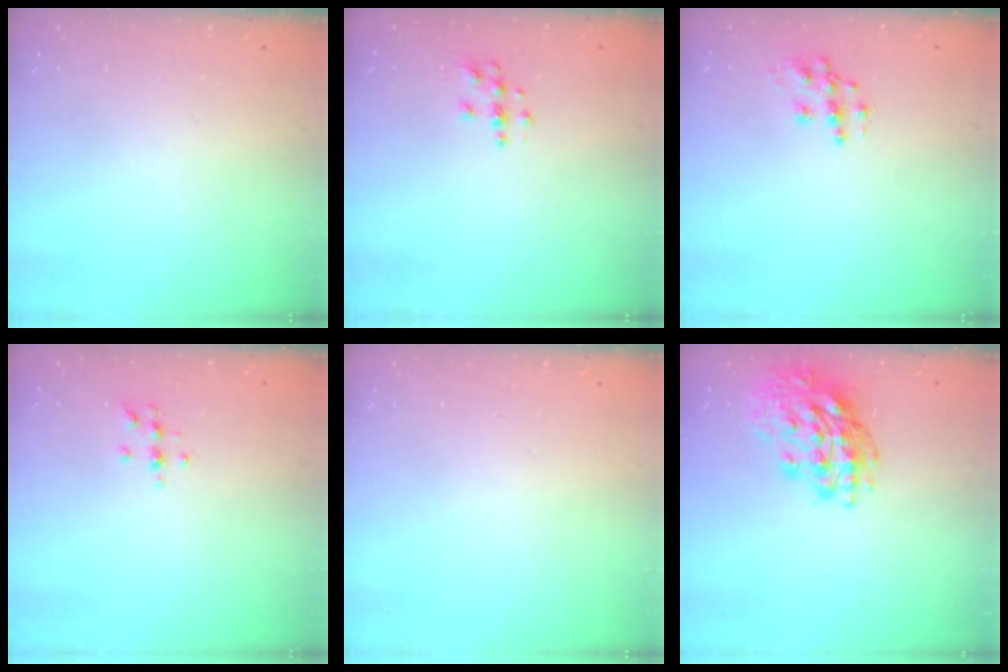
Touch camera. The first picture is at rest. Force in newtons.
{"total": 3.7, "press": 3.7, "slide": 0.2}
{"total": 9.8, "press": 9.8, "slide": 0.6}
{"total": 5.7, "press": 5.5, "slide": 1.6}
{"total": 0.0}
{"total": 17.4, "press": 17.3, "slide": 1.8}